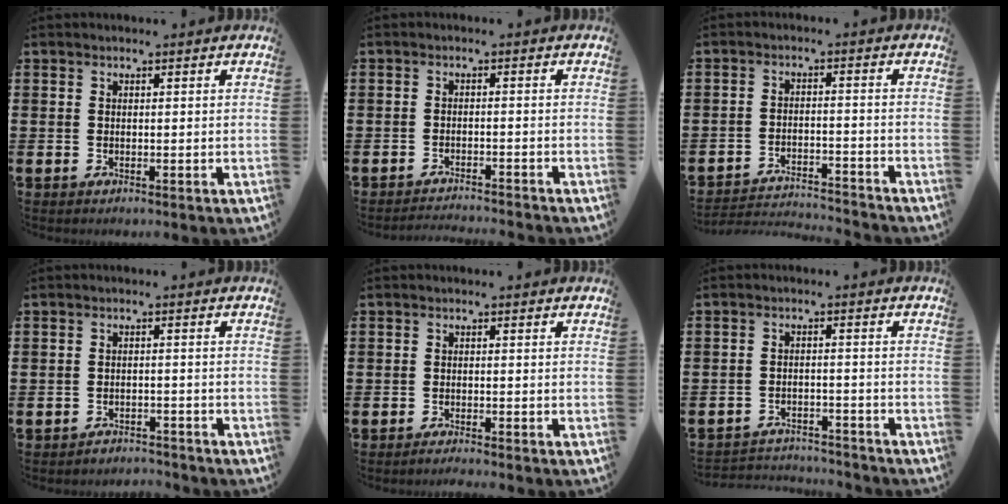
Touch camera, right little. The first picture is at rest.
{"total": 1.7, "force": [-1.7, -0.2, 0.0], "torque": [-0.002, 0.003, -0.034]}
{"total": 2.9, "force": [-2.9, 0.1, 0.2], "torque": [-0.009, 0.003, -0.063]}
{"total": 1.9, "force": [-1.9, 0.1, -0.2], "torque": [-0.002, 0.004, -0.042]}
{"total": 1.0, "force": [-0.9, -0.1, 0.4], "torque": [-0.007, -0.003, -0.018]}
{"total": 2.7, "force": [-2.7, 0.3, -0.1], "torque": [-0.006, 0.001, -0.060]}